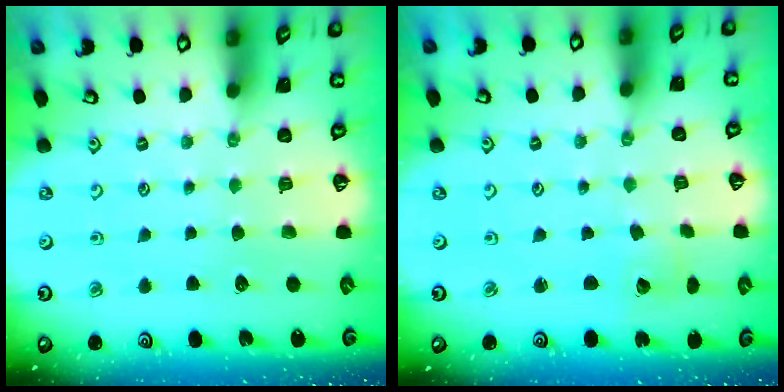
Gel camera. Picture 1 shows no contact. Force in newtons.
{"total": 2.1, "press": 2.1, "slide": 0.2}